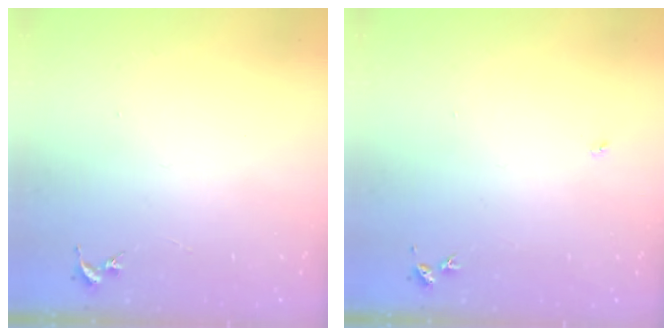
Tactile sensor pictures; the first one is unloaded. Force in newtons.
{"total": 3.0, "press": 3.0, "slide": 0.4}